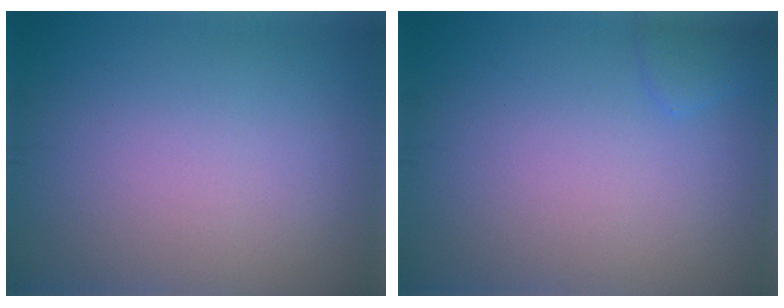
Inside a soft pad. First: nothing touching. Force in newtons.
{"total": 1.0, "press": 1.0, "slide": 0.1}